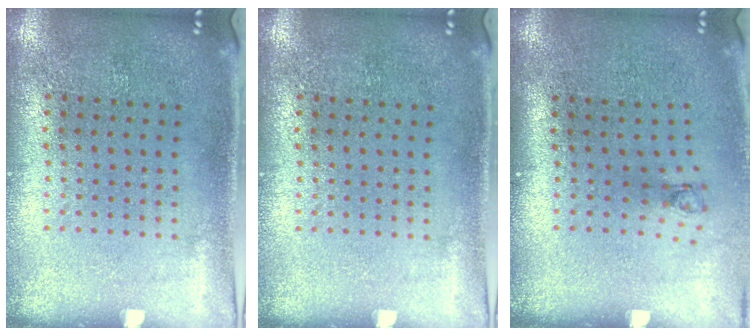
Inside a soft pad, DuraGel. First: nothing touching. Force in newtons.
{"total": 0.0}
{"total": 0.8, "press": 0.3, "slide": 0.8}